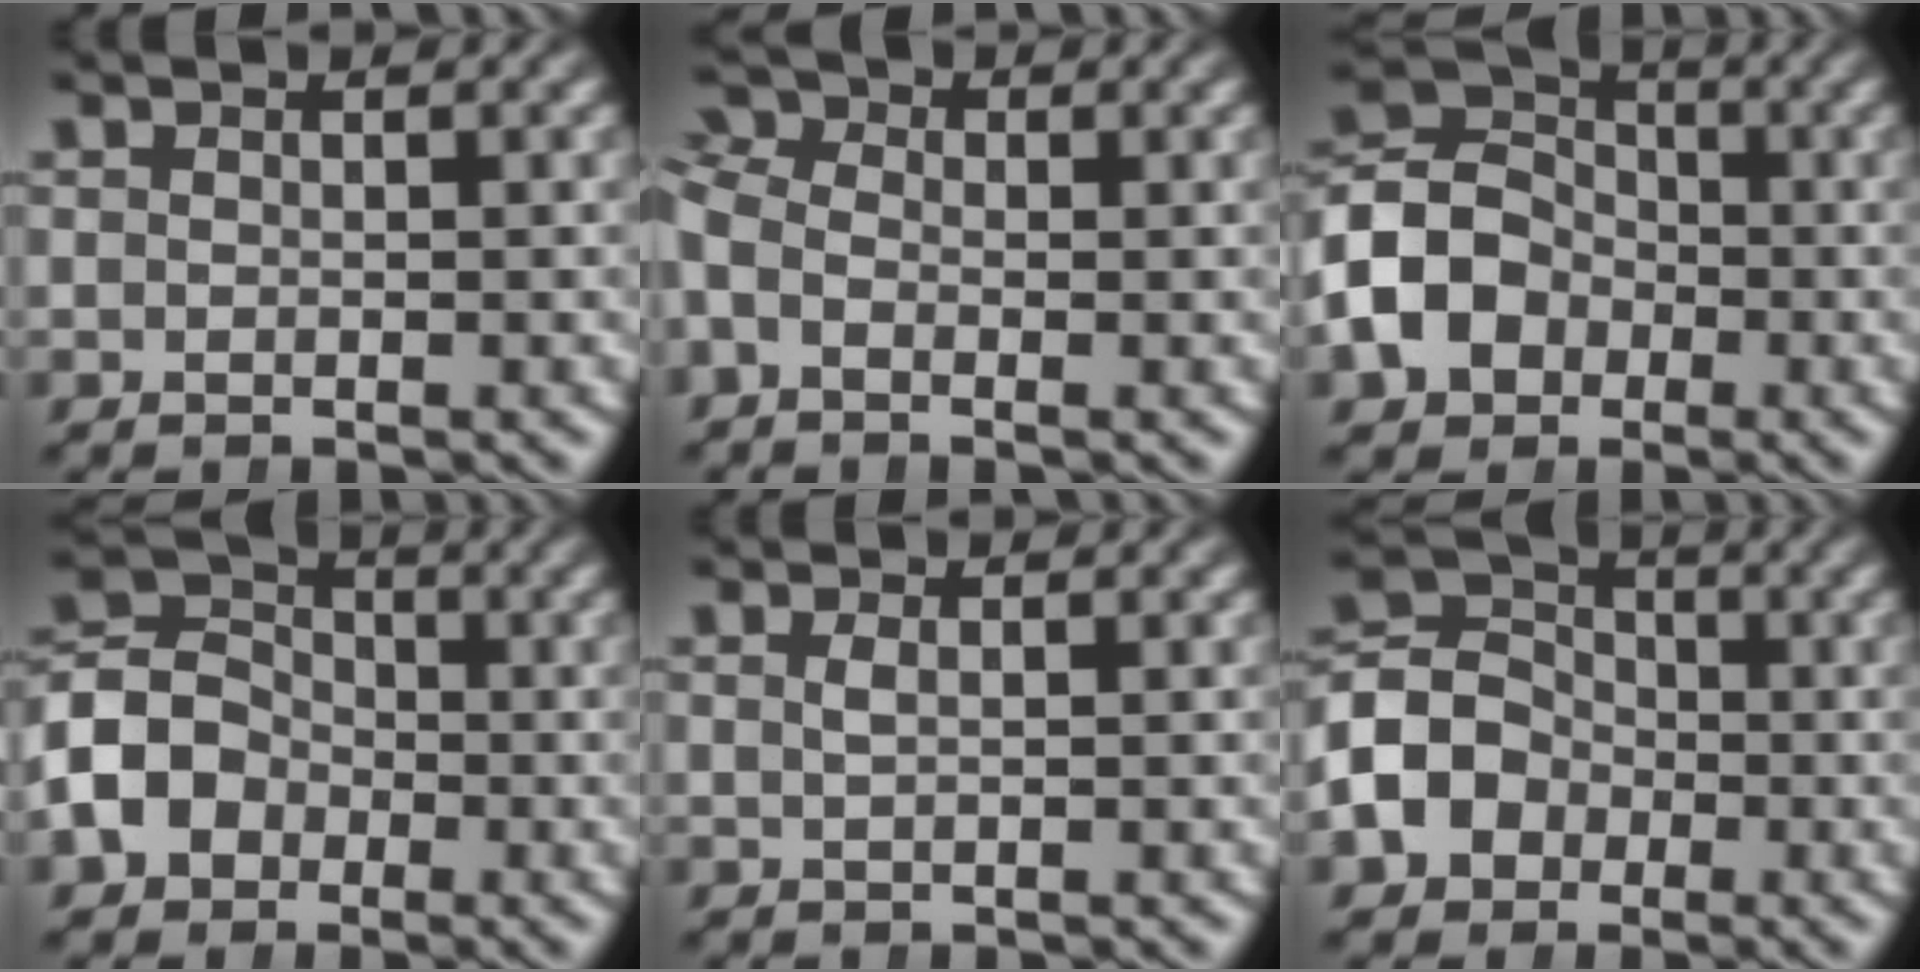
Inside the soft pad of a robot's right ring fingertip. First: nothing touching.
{"total": 4.9, "force": [0.4, 4.3, 2.3], "torque": [-0.055, 0.006, -0.012]}
{"total": 10.2, "force": [-0.9, 8.8, 5.1], "torque": [-0.124, -0.025, -0.011]}
{"total": 7.9, "force": [-1.4, 7.0, 3.4], "torque": [-0.092, -0.020, -0.020]}
{"total": 0.6, "force": [0.0, -0.2, 0.5], "torque": [-0.014, -0.005, 0.006]}
{"total": 8.4, "force": [-1.3, 7.4, 3.7], "torque": [-0.096, -0.024, -0.016]}